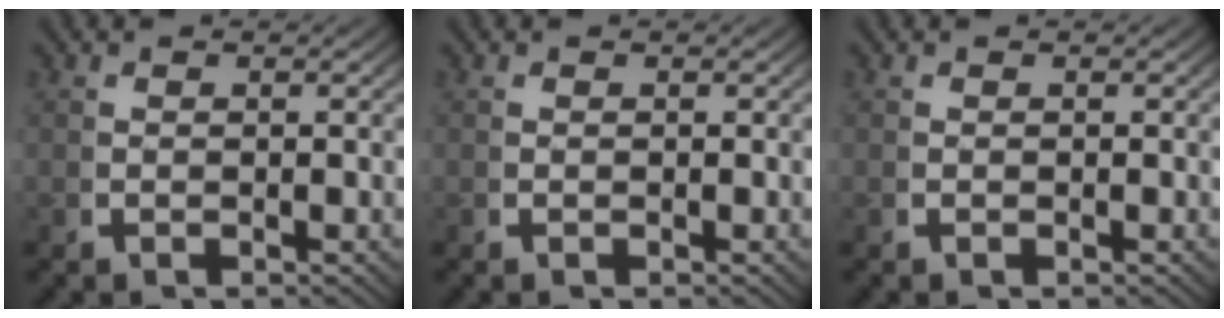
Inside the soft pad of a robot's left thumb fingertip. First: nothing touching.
{"total": 0.0}
{"total": 0.0}